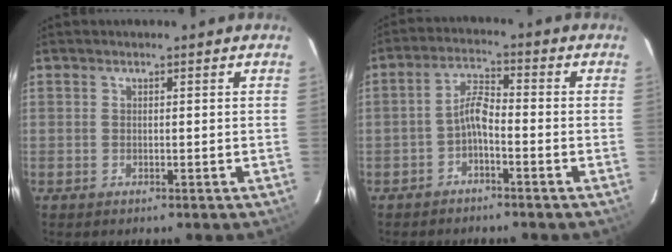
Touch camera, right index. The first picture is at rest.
{"total": 3.8, "force": [-2.2, 1.0, 3.0], "torque": [-0.067, 0.015, -0.042]}